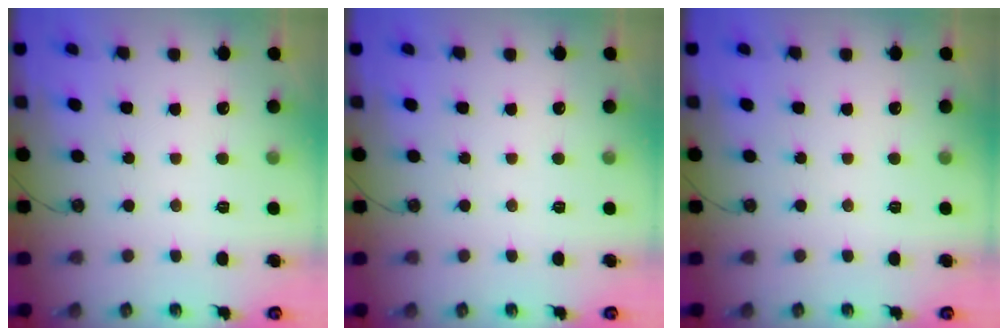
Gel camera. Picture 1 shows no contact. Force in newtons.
{"total": 0.0}
{"total": 0.0}